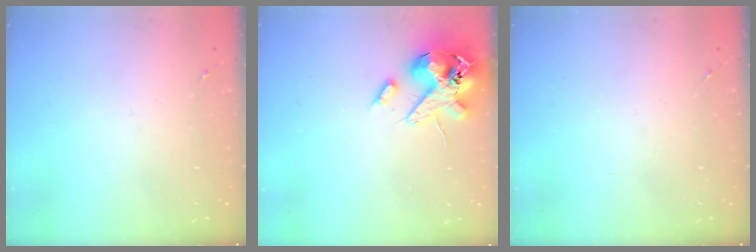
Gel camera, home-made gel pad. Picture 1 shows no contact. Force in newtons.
{"total": 16.3, "press": 16.1, "slide": 2.7}
{"total": 0.0}